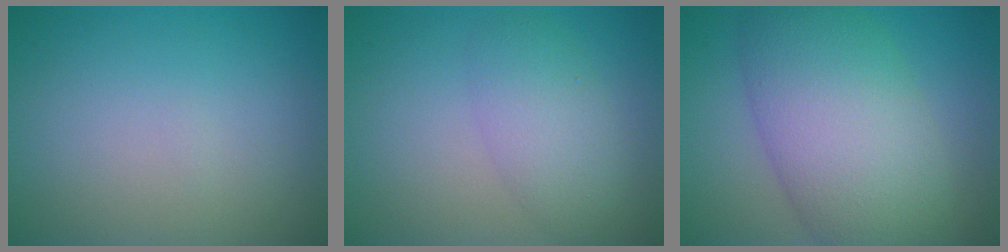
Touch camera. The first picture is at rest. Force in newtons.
{"total": 3.7, "press": 3.7, "slide": 0.1}
{"total": 10.3, "press": 10.3, "slide": 0.3}